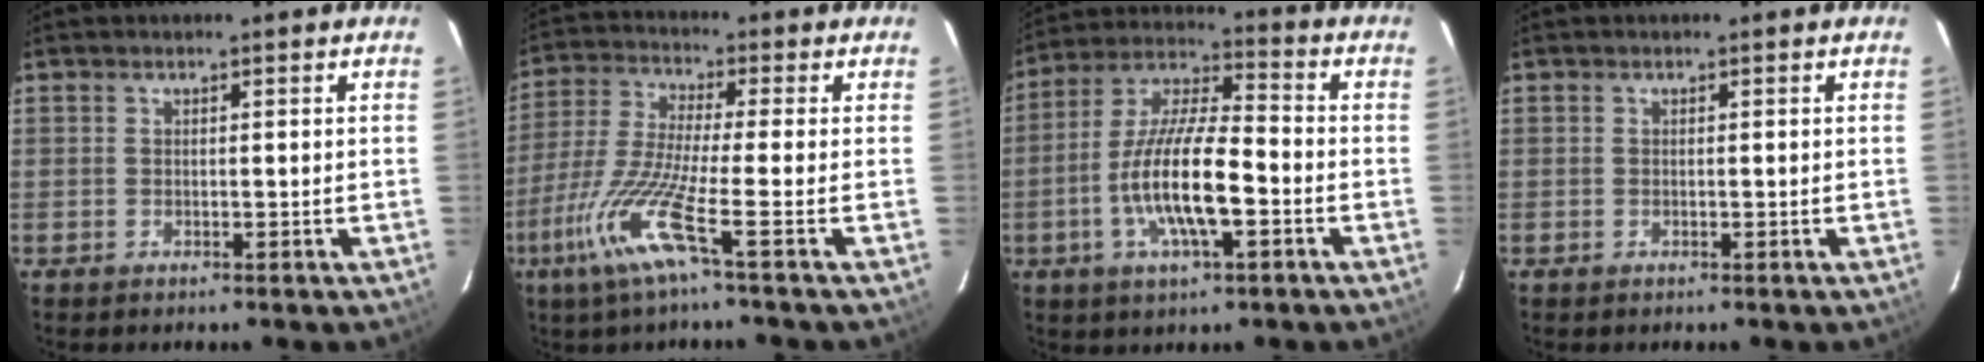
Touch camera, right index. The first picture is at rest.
{"total": 10.9, "force": [-5.2, -0.8, 9.6], "torque": [-0.216, -0.010, -0.108]}
{"total": 14.4, "force": [-4.5, 3.8, 13.1], "torque": [-0.264, -0.002, -0.088]}
{"total": 0.0}